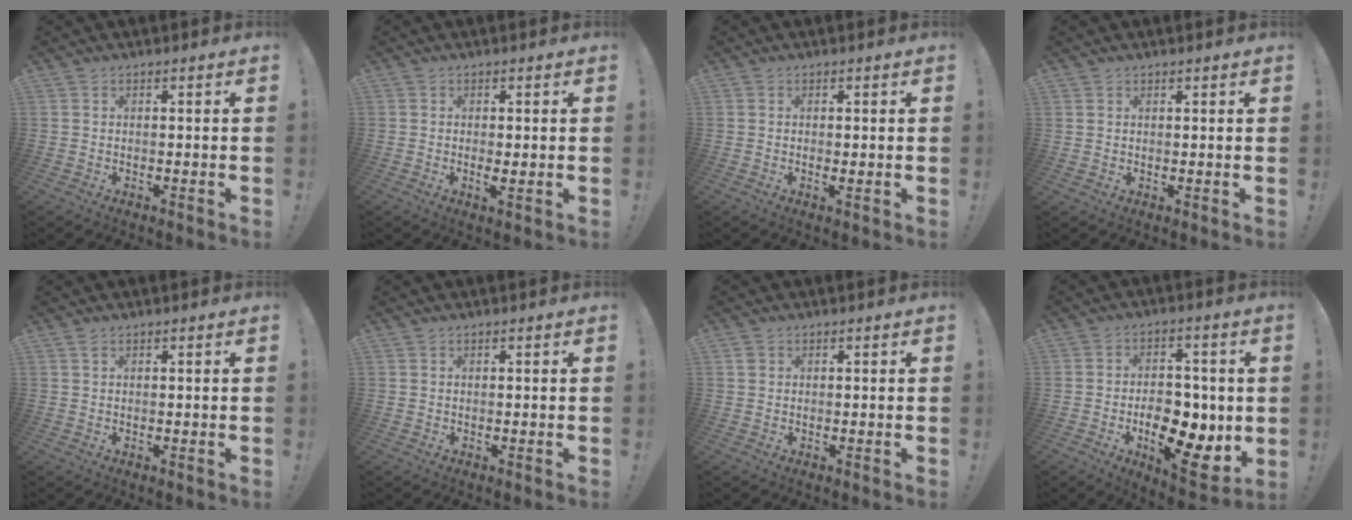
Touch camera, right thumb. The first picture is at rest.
{"total": 2.1, "force": [0.0, 0.7, 2.0], "torque": [-0.026, -0.003, 0.001]}
{"total": 1.1, "force": [0.3, 0.4, 1.0], "torque": [-0.012, -0.004, 0.005]}
{"total": 2.0, "force": [1.2, 1.6, 0.0], "torque": [0.012, -0.012, 0.019]}
{"total": 0.9, "force": [0.6, 0.2, 0.6], "torque": [-0.005, -0.003, 0.009]}
{"total": 0.0}
{"total": 0.9, "force": [0.4, 0.7, 0.2], "torque": [0.003, 0.001, 0.007]}
{"total": 16.2, "force": [-3.5, 9.7, 12.5], "torque": [-0.160, 0.007, -0.048]}